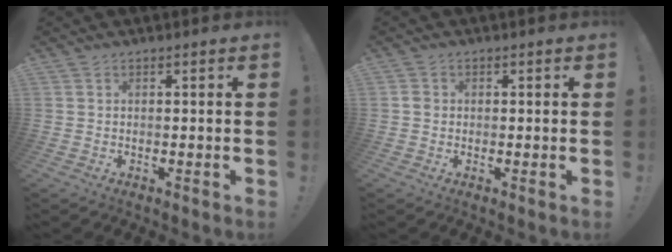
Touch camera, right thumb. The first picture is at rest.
{"total": 1.7, "force": [-0.2, 1.5, 0.8], "torque": [-0.012, 0.004, -0.004]}